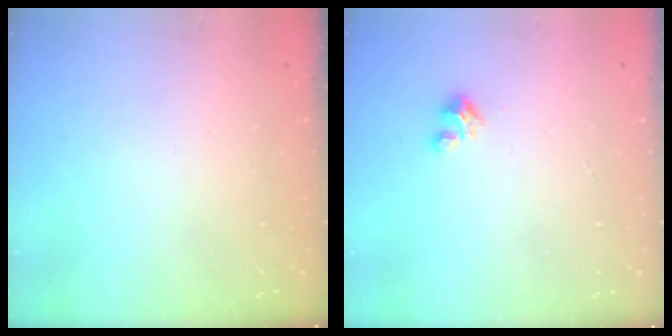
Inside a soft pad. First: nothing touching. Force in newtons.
{"total": 4.0, "press": 4.0, "slide": 0.3}